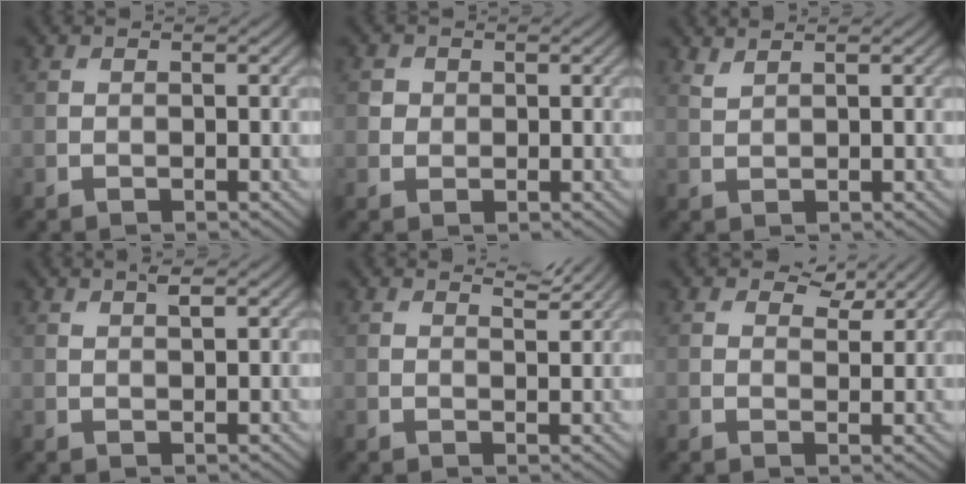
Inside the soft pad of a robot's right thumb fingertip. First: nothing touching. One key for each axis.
{"total": 1.6, "fx": 0.3, "fy": 1.6, "fz": 0.4, "tx": -0.008, "ty": -0.002, "tz": 0.003}
{"total": 1.4, "fx": 1.3, "fy": 0.2, "fz": 0.6, "tx": -0.018, "ty": 0.003, "tz": 0.029}
{"total": 1.4, "fx": 0.9, "fy": 0.2, "fz": 1.1, "tx": -0.024, "ty": 0.002, "tz": 0.018}
{"total": 2.1, "fx": 1.9, "fy": 0.2, "fz": 0.9, "tx": -0.016, "ty": -0.003, "tz": 0.029}
{"total": 3.2, "fx": 2.3, "fy": 1.5, "fz": 1.6, "tx": -0.025, "ty": -0.003, "tz": 0.039}